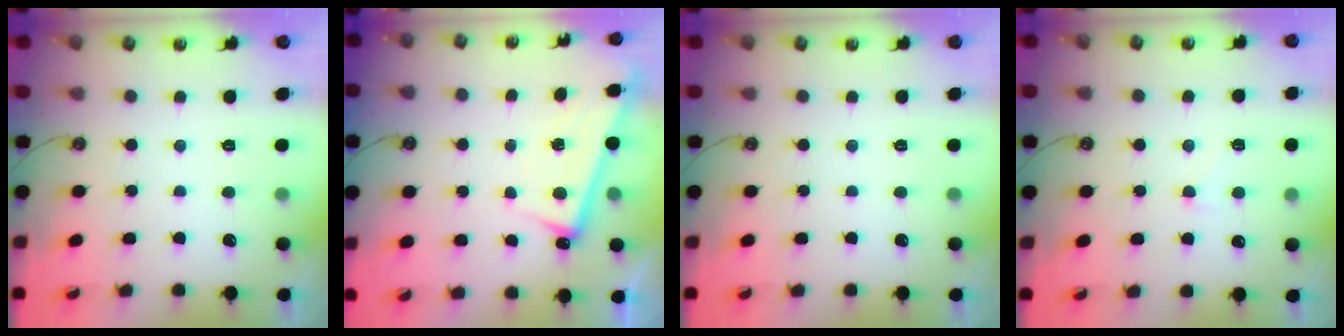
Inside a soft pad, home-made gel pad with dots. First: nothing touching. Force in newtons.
{"total": 4.4, "press": 4.4, "slide": 0.5}
{"total": 0.0}
{"total": 4.7, "press": 4.6, "slide": 0.7}